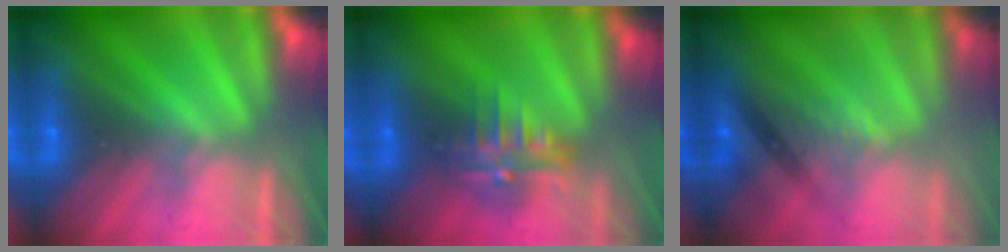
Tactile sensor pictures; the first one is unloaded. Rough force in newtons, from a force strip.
{"total": 5.3}
{"total": 2.6}